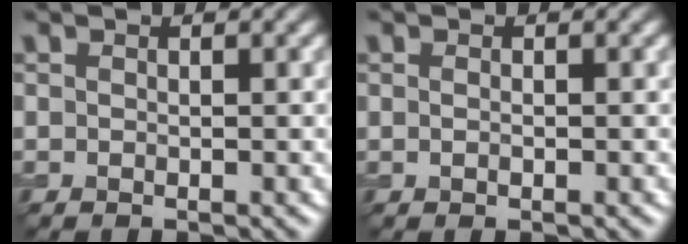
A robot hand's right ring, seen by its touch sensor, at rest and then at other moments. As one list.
[{"total": 0.6, "force": [-0.1, 0.2, 0.5], "torque": [-0.011, -0.004, -0.002]}]